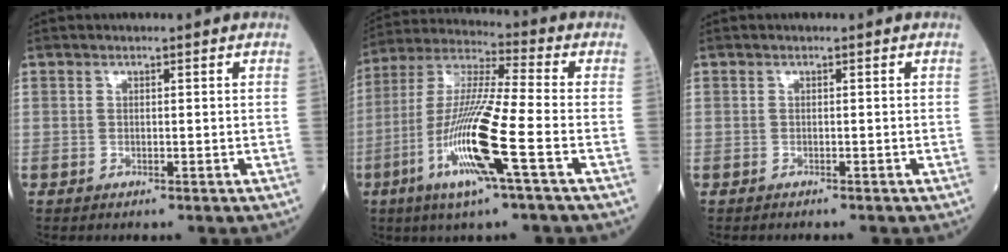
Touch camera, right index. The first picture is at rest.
{"total": 15.5, "force": [-5.6, 0.0, 14.4], "torque": [-0.298, -0.015, -0.112]}
{"total": 1.1, "force": [-1.0, 0.2, 0.4], "torque": [-0.009, -0.003, -0.014]}